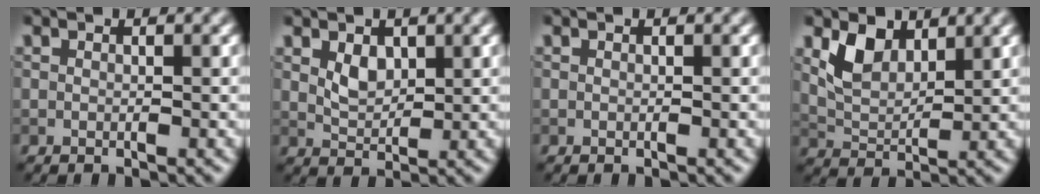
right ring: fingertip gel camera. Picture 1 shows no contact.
{"total": 2.2, "force": [0.9, 1.4, 1.3], "torque": [-0.026, -0.004, 0.022]}
{"total": 0.0}
{"total": 3.9, "force": [2.1, 2.3, 2.3], "torque": [-0.052, -0.006, 0.044]}